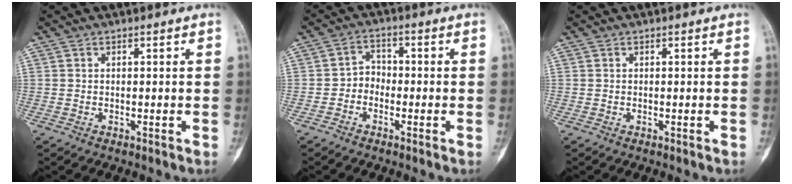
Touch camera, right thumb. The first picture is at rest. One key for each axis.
{"total": 3.2, "fx": -1.4, "fy": 2.6, "fz": 1.3, "tx": 0.000, "ty": 0.019, "tz": -0.039}
{"total": 0.0}